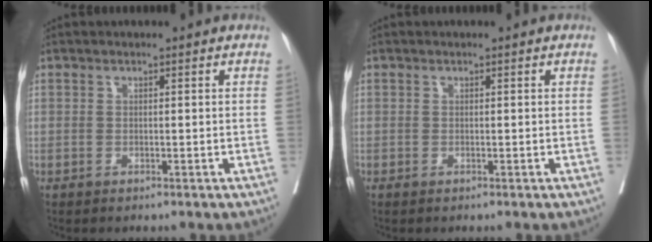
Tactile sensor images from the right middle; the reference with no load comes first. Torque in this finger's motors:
{"motor_torque": [0.00, 0.00, -0.04, -0.02]}